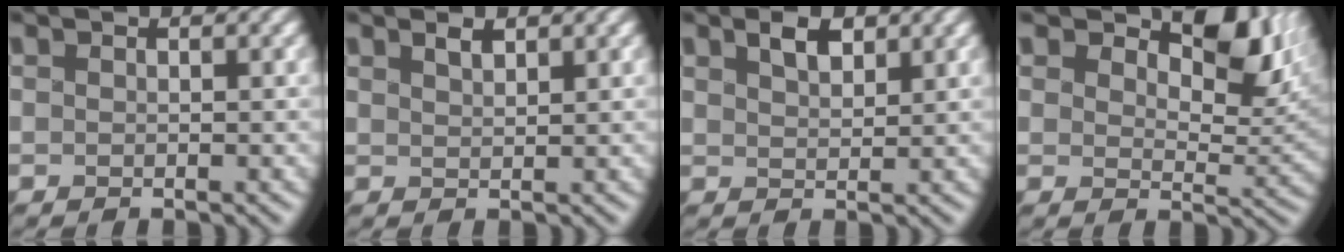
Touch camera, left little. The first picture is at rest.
{"total": 1.0, "force": [0.7, 0.2, 0.7], "torque": [-0.013, -0.006, 0.011]}
{"total": 2.1, "force": [1.1, 1.0, 1.5], "torque": [-0.031, -0.002, 0.015]}
{"total": 7.7, "force": [4.2, 4.0, 5.0], "torque": [-0.073, -0.010, 0.065]}